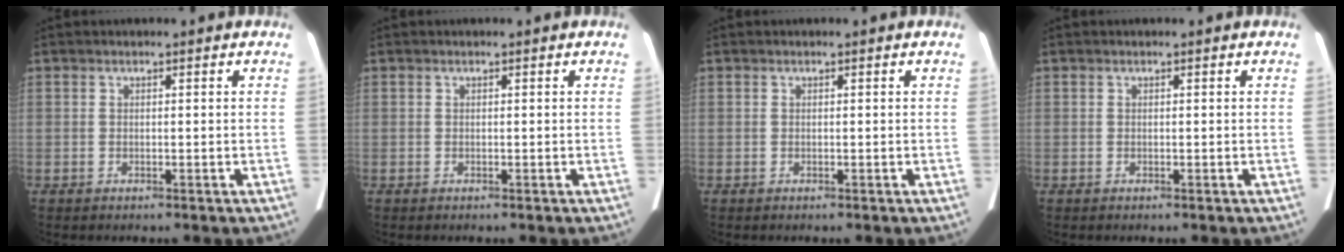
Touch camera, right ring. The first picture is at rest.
{"total": 0.0}
{"total": 0.0}
{"total": 0.0}